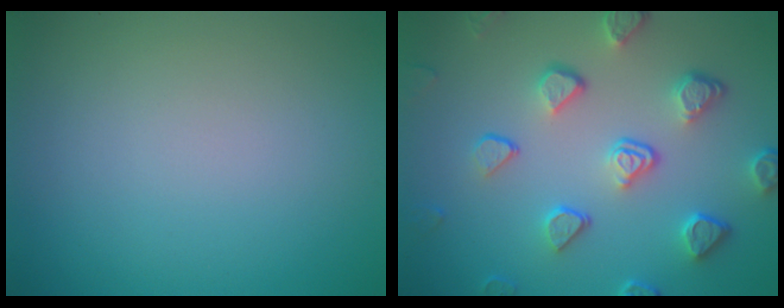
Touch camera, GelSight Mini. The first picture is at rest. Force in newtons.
{"total": 5.2, "press": 4.0, "slide": 3.3}